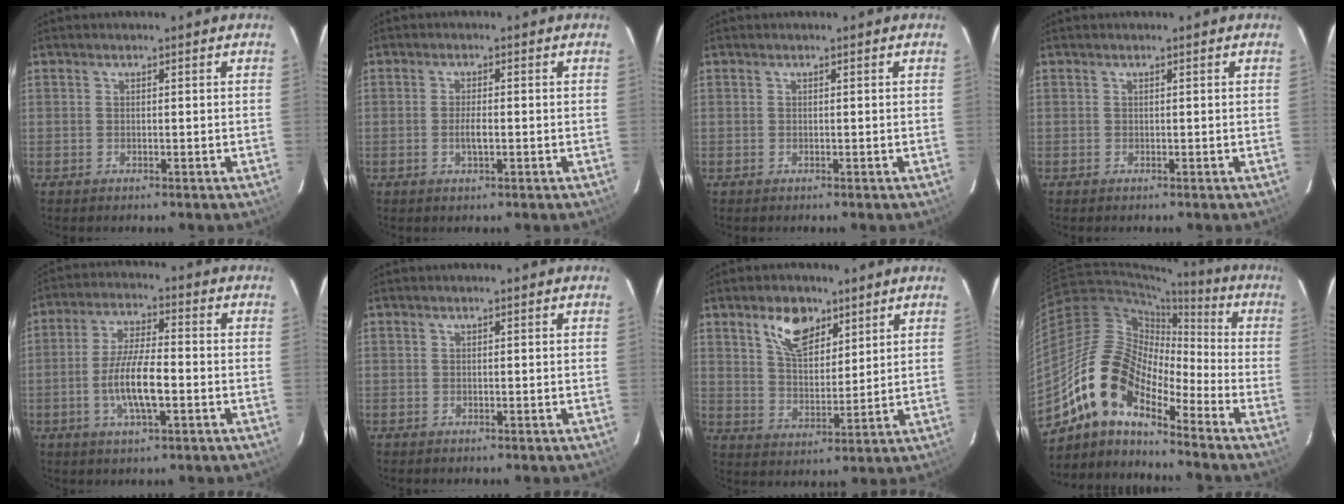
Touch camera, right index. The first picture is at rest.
{"total": 2.4, "force": [-0.6, 0.6, 2.2], "torque": [-0.043, -0.003, -0.011]}
{"total": 0.0}
{"total": 0.0}
{"total": 9.4, "force": [-2.6, 2.3, 8.7], "torque": [-0.173, -0.003, -0.049]}
{"total": 0.0}
{"total": 9.1, "force": [5.4, 4.9, 5.4], "torque": [-0.091, 0.009, 0.101]}
{"total": 13.8, "force": [-10.2, 5.7, 7.4], "torque": [-0.123, 0.013, -0.211]}